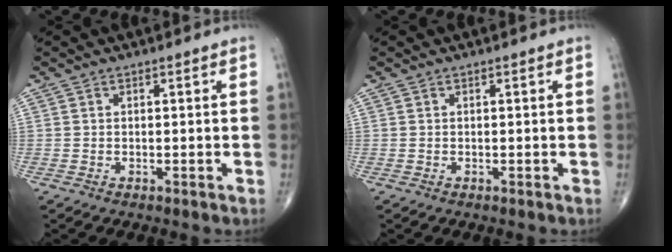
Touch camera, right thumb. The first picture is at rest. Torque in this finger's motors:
{"motor_torque": [-0.14, 0.11, -0.03, -0.10, 0.01]}